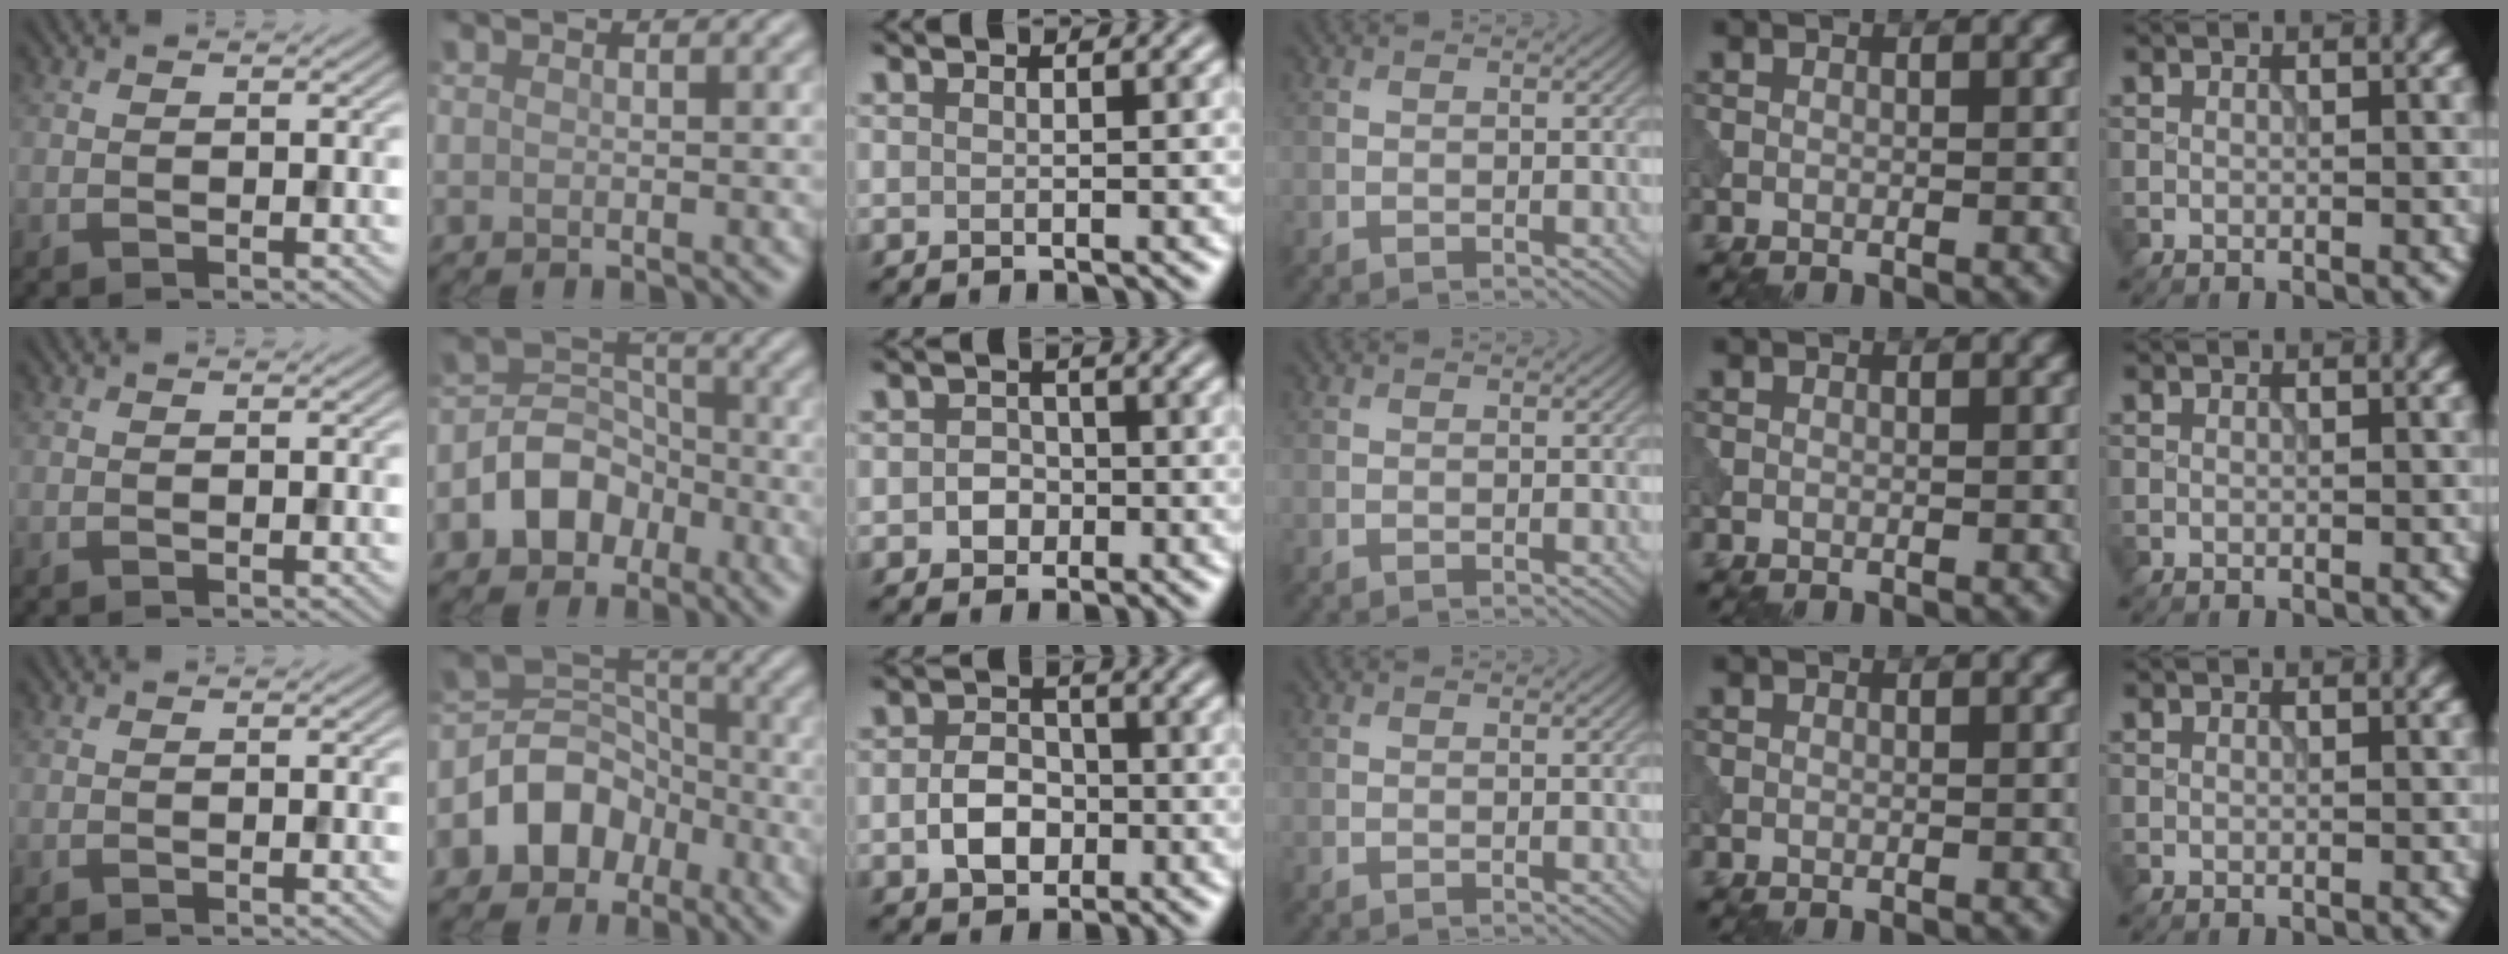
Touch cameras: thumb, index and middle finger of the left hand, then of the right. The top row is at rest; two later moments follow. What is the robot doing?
{"motion": "extract", "object": "peg toy"}